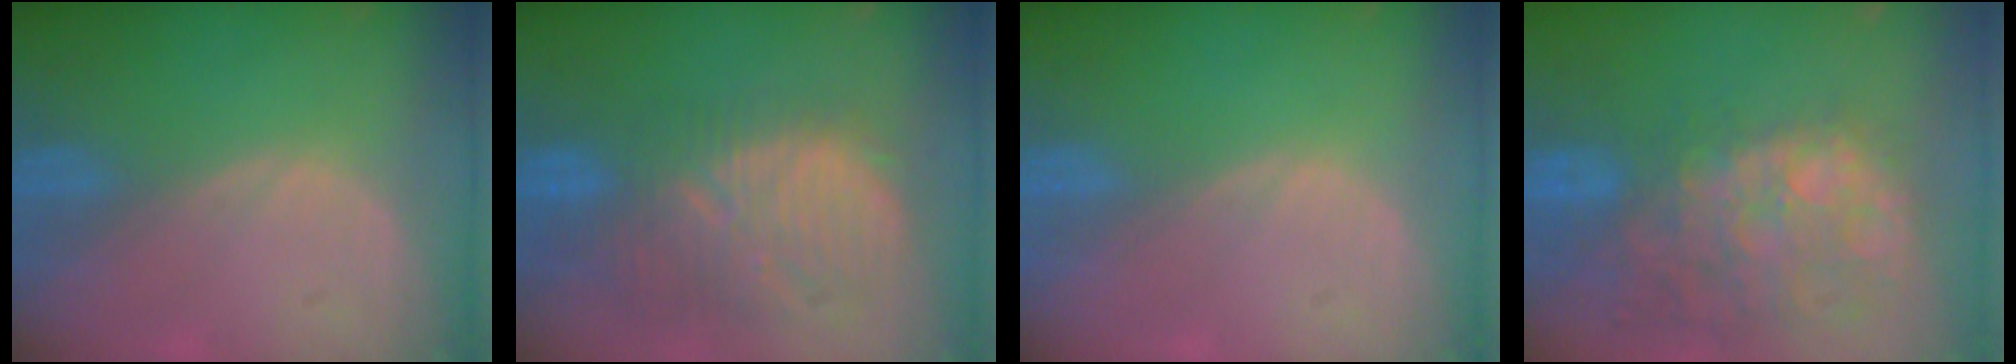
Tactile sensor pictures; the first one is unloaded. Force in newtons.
{"total": 12.2, "press": 11.3, "slide": 4.5}
{"total": 0.0}
{"total": 14.1, "press": 11.6, "slide": 8.1}